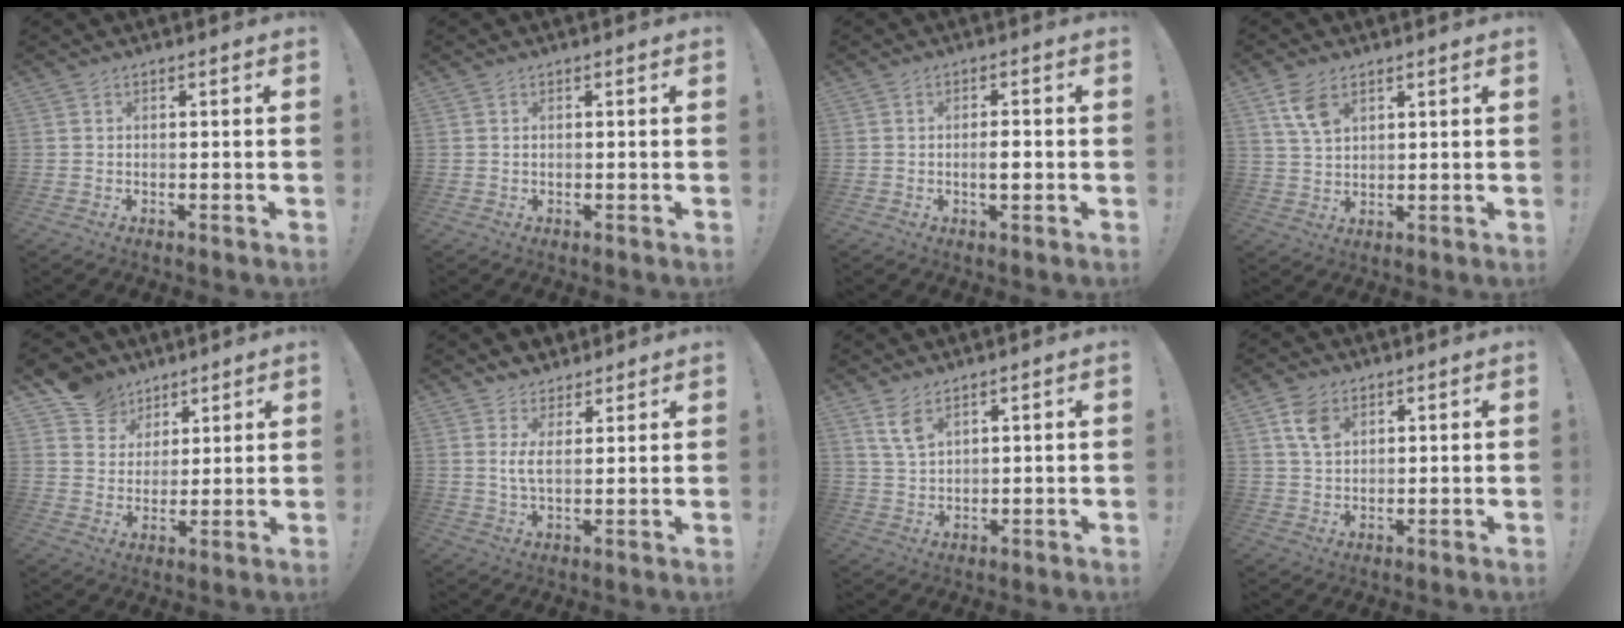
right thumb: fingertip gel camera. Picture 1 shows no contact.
{"total": 0.0}
{"total": 3.2, "force": [-0.8, 1.0, 2.9], "torque": [-0.034, -0.003, -0.017]}
{"total": 7.1, "force": [3.8, 4.1, 4.4], "torque": [-0.076, -0.013, 0.074]}
{"total": 10.2, "force": [6.7, 7.5, 1.5], "torque": [-0.034, -0.046, 0.137]}
{"total": 5.5, "force": [3.1, 2.6, 3.6], "torque": [-0.057, -0.017, 0.056]}
{"total": 6.0, "force": [3.9, 3.1, 3.4], "torque": [-0.050, -0.022, 0.071]}
{"total": 7.0, "force": [3.3, 4.6, 4.1], "torque": [-0.063, -0.008, 0.064]}